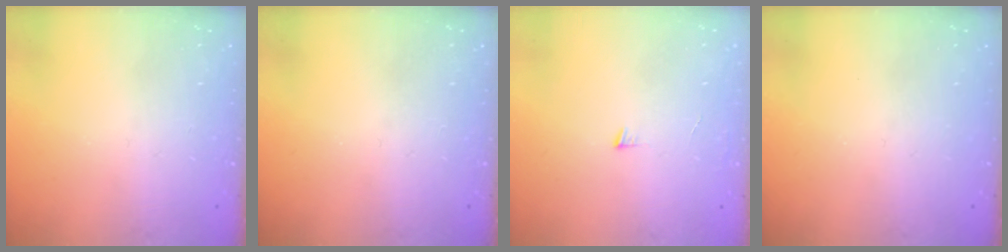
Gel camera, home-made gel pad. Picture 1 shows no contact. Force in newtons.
{"total": 0.0}
{"total": 4.1, "press": 4.1, "slide": 0.4}
{"total": 0.0}